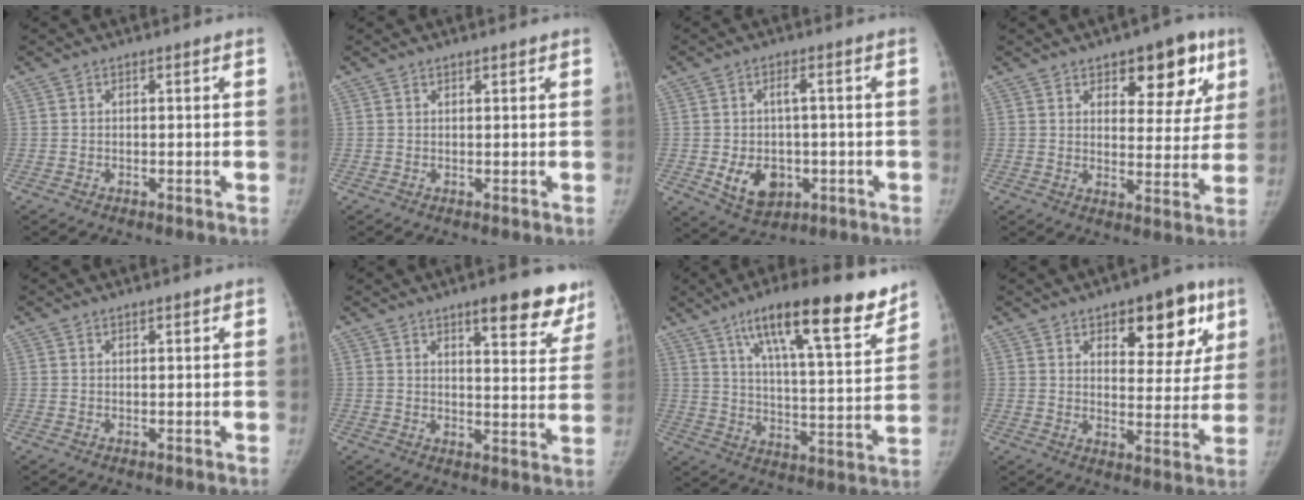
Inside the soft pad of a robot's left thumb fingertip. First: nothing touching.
{"total": 0.8, "force": [0.6, 0.2, 0.5], "torque": [-0.007, -0.002, 0.010]}
{"total": 8.7, "force": [-1.9, 6.0, 6.0], "torque": [-0.081, 0.008, -0.016]}
{"total": 12.7, "force": [6.7, 6.4, 8.7], "torque": [-0.057, -0.026, 0.087]}
{"total": 1.1, "force": [0.8, 0.3, 0.6], "torque": [-0.009, -0.004, 0.014]}
{"total": 13.0, "force": [9.0, 3.8, 8.5], "torque": [-0.061, -0.047, 0.111]}
{"total": 21.4, "force": [13.9, 5.1, 15.5], "torque": [-0.212, -0.052, 0.220]}
{"total": 14.6, "force": [7.6, 7.0, 10.2], "torque": [-0.077, -0.031, 0.105]}